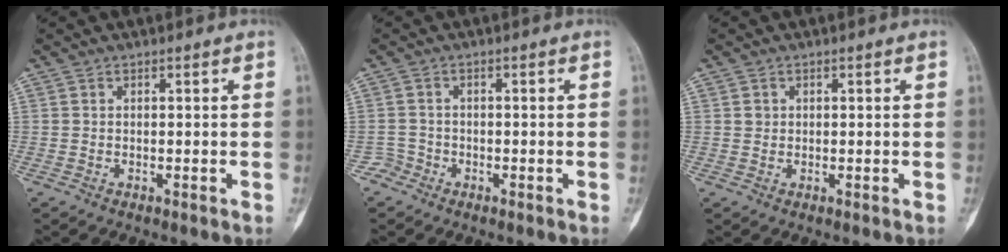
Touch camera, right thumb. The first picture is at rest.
{"total": 2.0, "force": [-1.3, 1.4, -0.5], "torque": [0.018, 0.007, -0.031]}
{"total": 1.2, "force": [0.3, 1.1, 0.3], "torque": [0.002, 0.001, 0.005]}